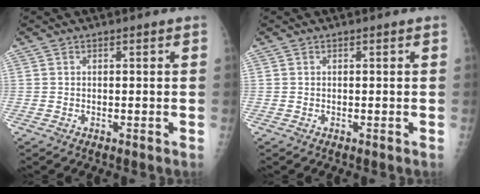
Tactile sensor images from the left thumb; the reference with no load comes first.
{"total": 0.0}